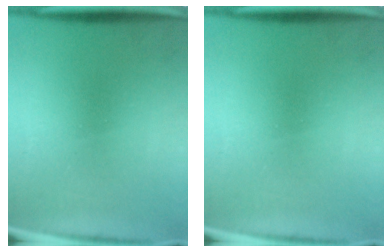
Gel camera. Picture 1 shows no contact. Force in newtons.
{"total": 0.0}